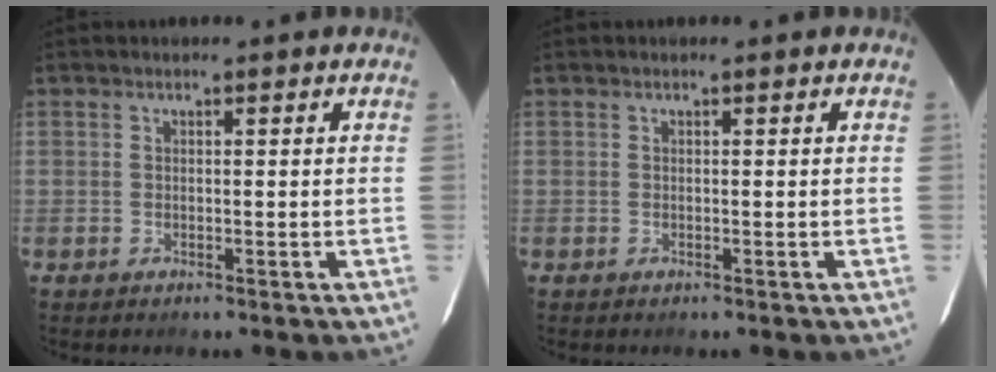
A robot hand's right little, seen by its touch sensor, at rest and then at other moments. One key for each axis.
{"total": 0.0}